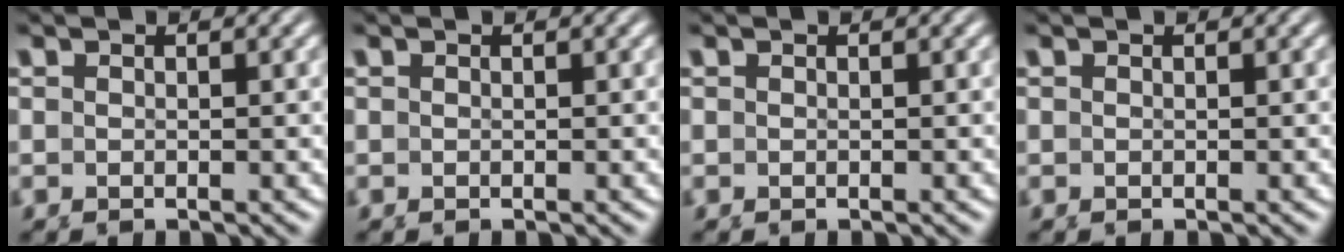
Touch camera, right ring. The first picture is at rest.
{"total": 0.0}
{"total": 0.0}
{"total": 0.0}